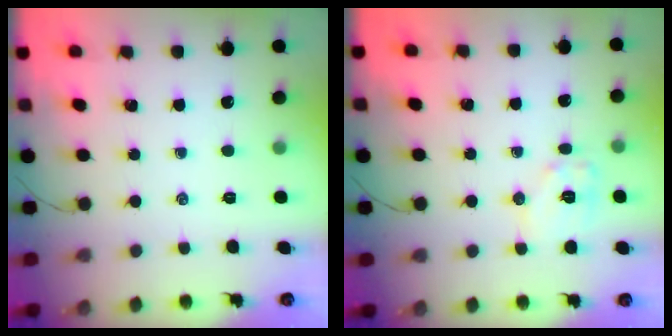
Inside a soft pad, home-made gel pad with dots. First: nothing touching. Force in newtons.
{"total": 8.2, "press": 8.2, "slide": 0.3}